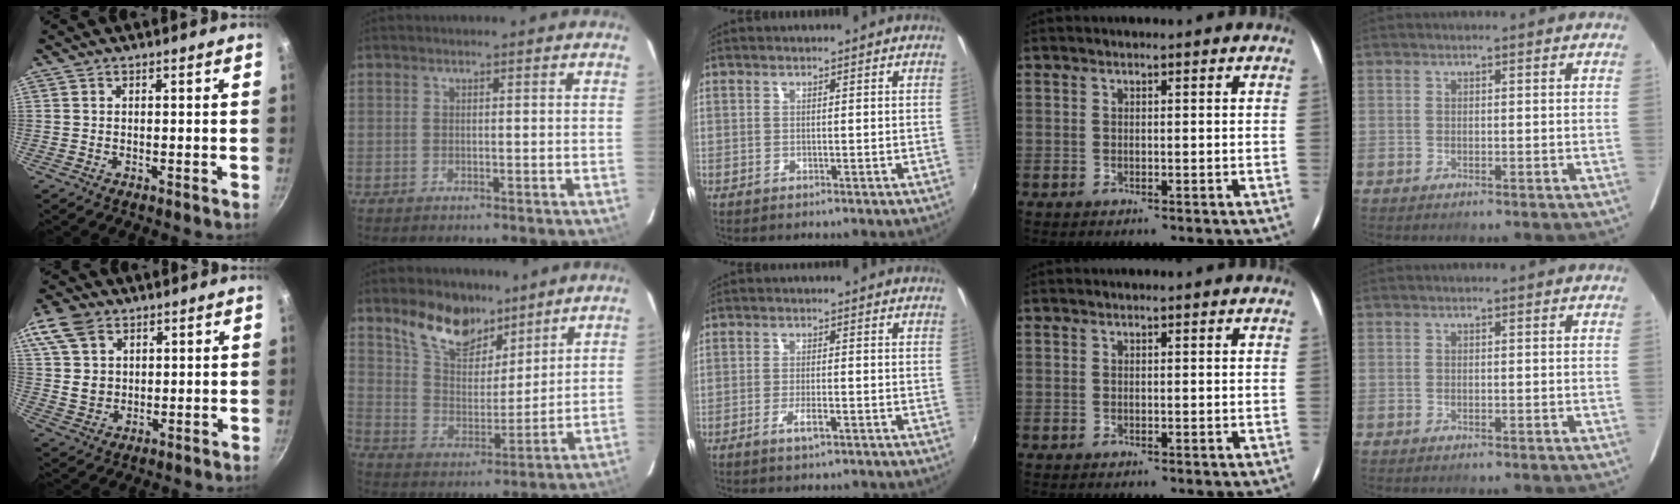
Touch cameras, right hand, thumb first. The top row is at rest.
{"thumb": {"total": 10.3, "force": [4.8, 7.4, 5.2], "torque": [-0.081, -0.013, 0.092]}, "index": {"total": 13.1, "force": [9.4, 6.6, 6.2], "torque": [-0.117, 0.014, 0.173]}, "middle": {"total": 3.3, "force": [-2.3, 0.5, 2.3], "torque": [-0.054, -0.002, -0.041]}}